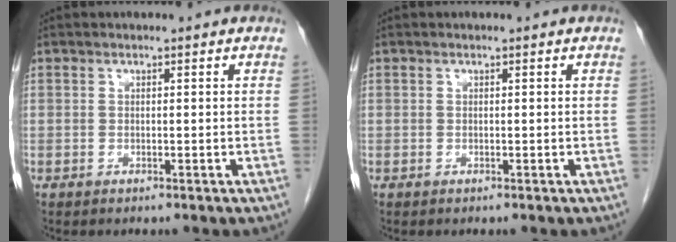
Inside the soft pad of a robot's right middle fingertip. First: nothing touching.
{"total": 0.0}